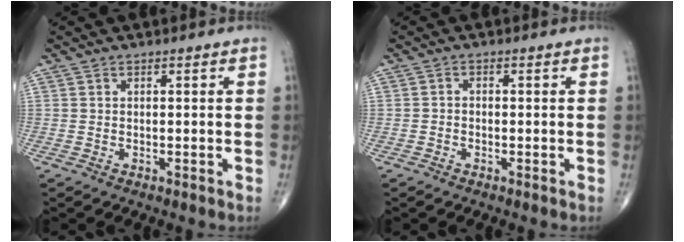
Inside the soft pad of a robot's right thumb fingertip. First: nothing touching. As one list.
[{"total": 0.9, "force": [-0.5, 0.7, 0.4], "torque": [-0.001, 0.003, -0.012]}]